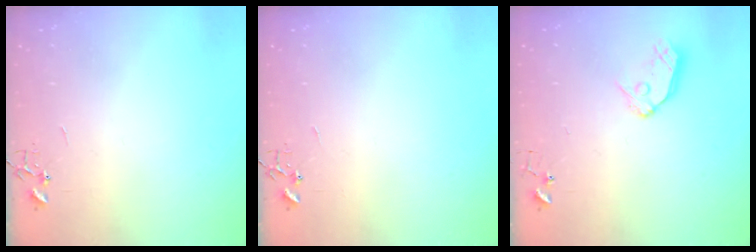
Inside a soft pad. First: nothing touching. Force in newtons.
{"total": 0.0}
{"total": 9.5, "press": 9.5, "slide": 0.9}